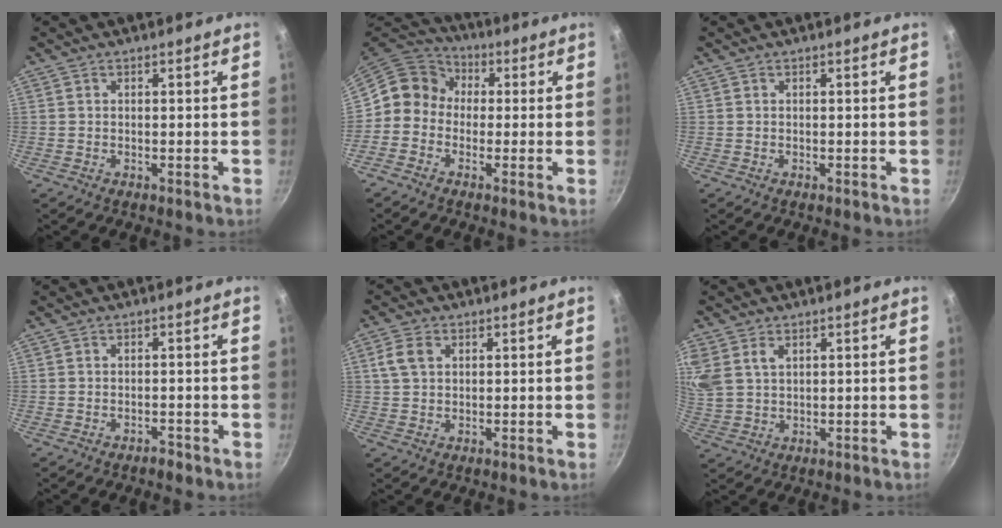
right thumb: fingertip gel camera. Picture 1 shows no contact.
{"total": 10.0, "force": [-0.8, 8.9, 4.5], "torque": [-0.067, 0.044, -0.032]}
{"total": 0.0}
{"total": 1.1, "force": [-1.0, 0.4, 0.5], "torque": [-0.007, 0.007, -0.016]}
{"total": 4.3, "force": [1.4, 3.0, 2.7], "torque": [-0.056, 0.006, 0.029]}
{"total": 9.5, "force": [3.4, 6.5, 6.0], "torque": [-0.160, 0.005, 0.078]}